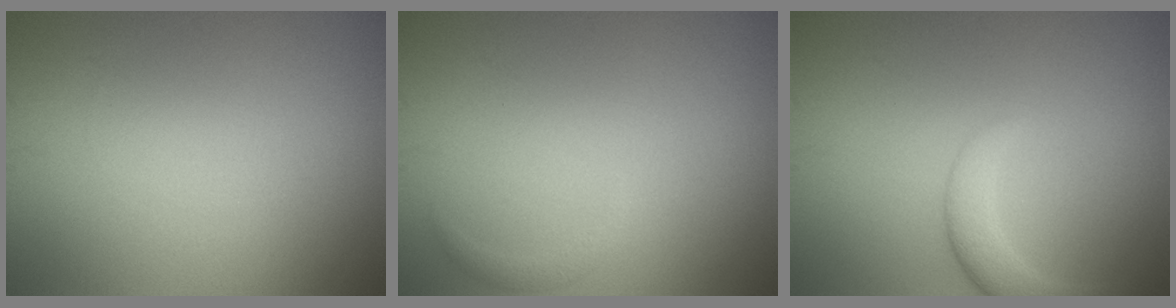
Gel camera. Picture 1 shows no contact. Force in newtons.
{"total": 0.8, "press": 0.8, "slide": 0.0}
{"total": 2.6, "press": 2.6, "slide": 0.3}